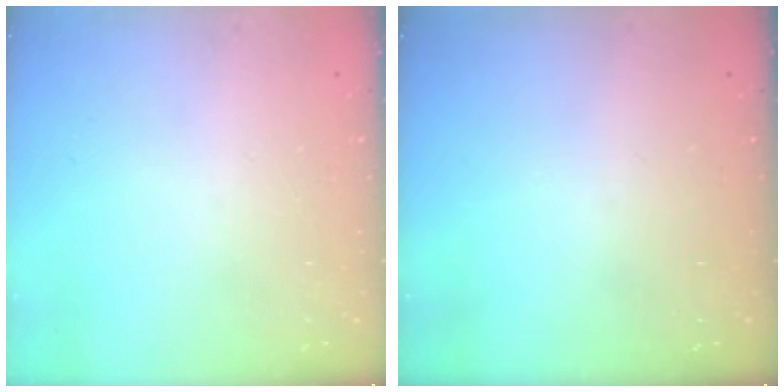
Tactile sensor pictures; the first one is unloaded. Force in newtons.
{"total": 0.0}